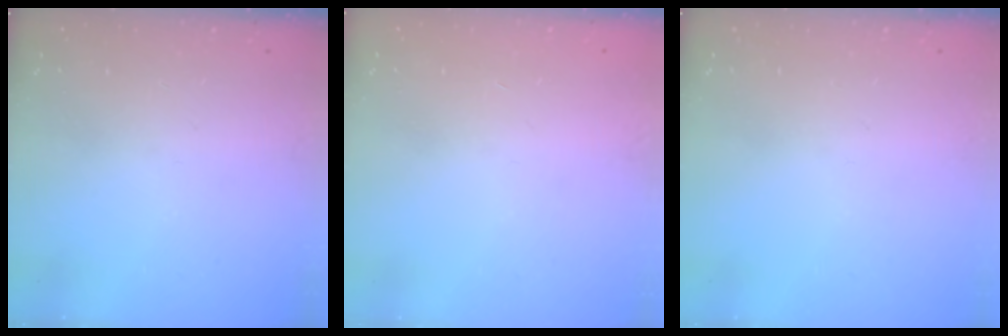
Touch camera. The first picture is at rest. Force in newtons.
{"total": 0.9, "press": 0.8, "slide": 0.2}
{"total": 0.0}